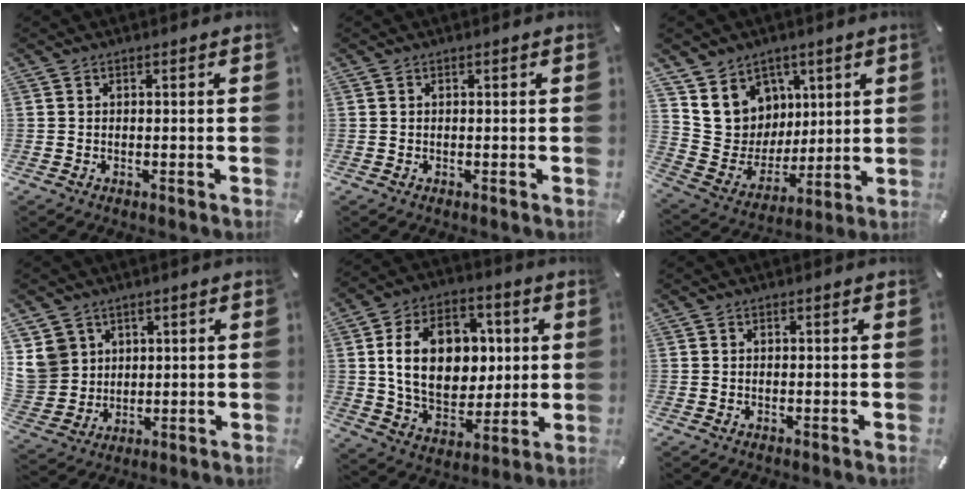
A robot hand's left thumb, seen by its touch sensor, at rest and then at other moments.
{"total": 0.0}
{"total": 11.7, "force": [4.5, 10.7, 1.1], "torque": [-0.025, -0.050, 0.099]}
{"total": 8.8, "force": [3.6, 8.0, 0.9], "torque": [-0.044, -0.017, 0.075]}
{"total": 18.3, "force": [3.0, 13.4, 12.1], "torque": [-0.218, 0.007, 0.056]}
{"total": 0.0}